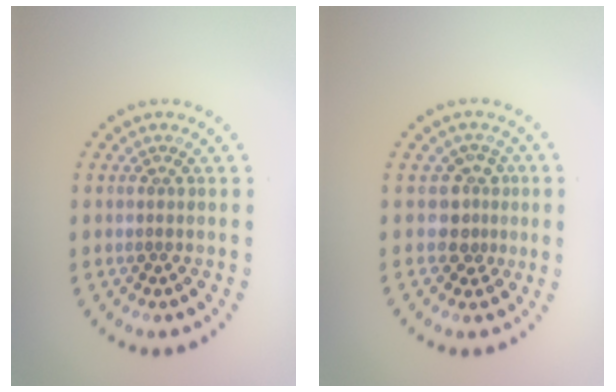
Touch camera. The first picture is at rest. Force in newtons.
{"total": 2.4, "press": 1.8, "slide": 1.6}